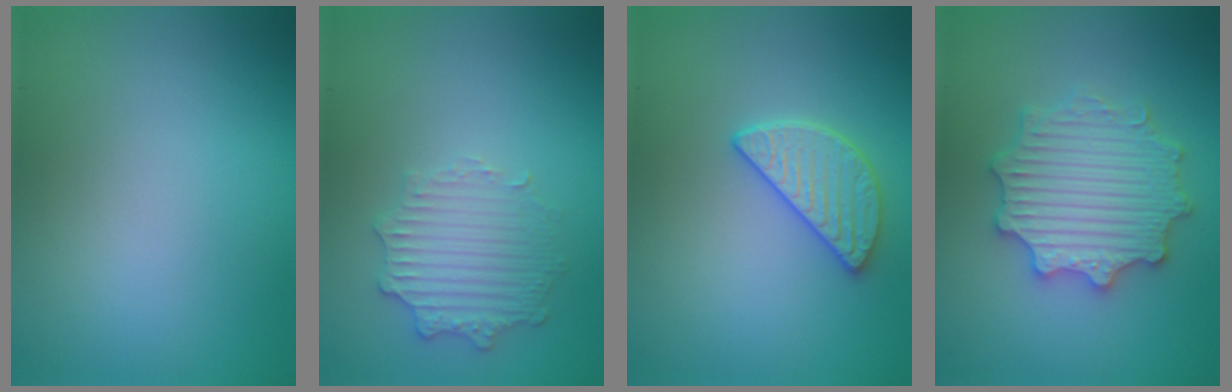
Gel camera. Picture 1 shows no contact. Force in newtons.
{"total": 2.6, "press": 2.5, "slide": 0.7}
{"total": 2.8, "press": 2.7, "slide": 0.7}
{"total": 5.6, "press": 5.5, "slide": 1.0}